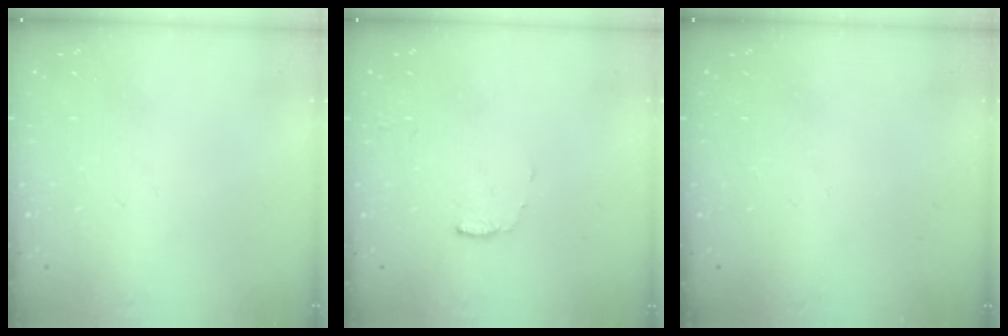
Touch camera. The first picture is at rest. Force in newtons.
{"total": 5.8, "press": 5.8, "slide": 0.5}
{"total": 1.5, "press": 1.5, "slide": 0.1}